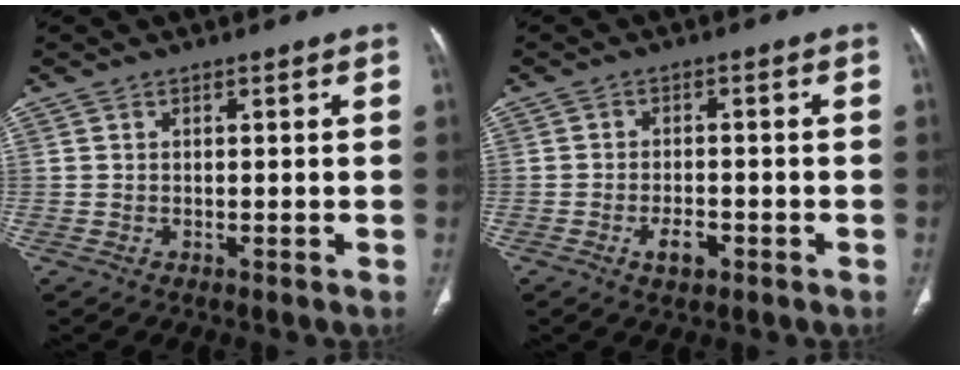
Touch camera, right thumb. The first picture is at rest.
{"total": 3.8, "force": [-1.9, 2.0, 2.7], "torque": [-0.041, 0.009, -0.029]}